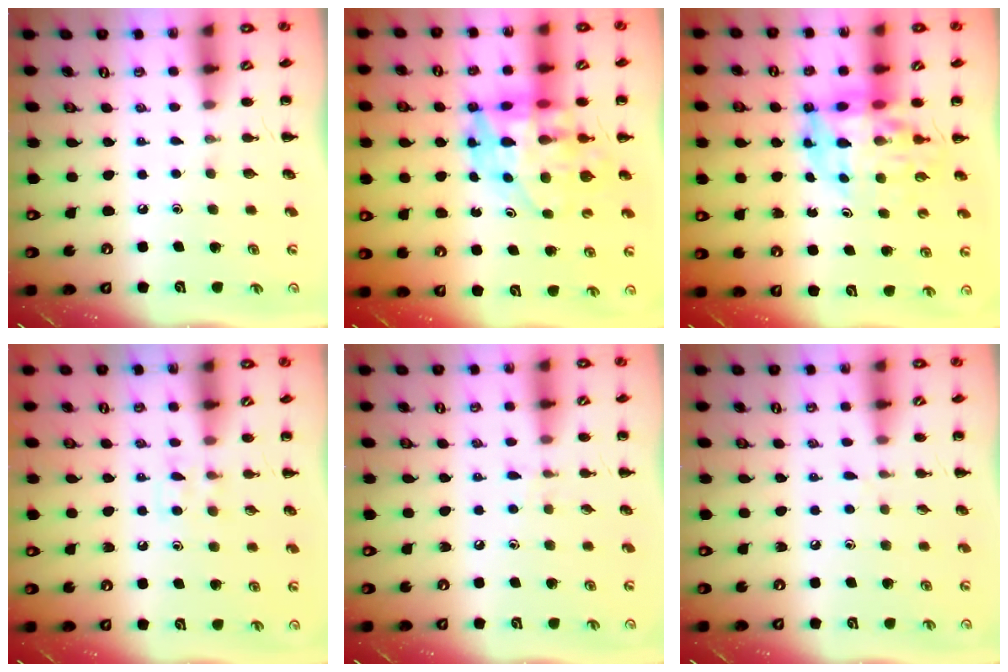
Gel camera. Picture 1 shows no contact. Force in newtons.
{"total": 13.6, "press": 13.0, "slide": 4.0}
{"total": 12.2, "press": 11.6, "slide": 3.7}
{"total": 4.4, "press": 4.1, "slide": 1.7}
{"total": 4.7, "press": 4.4, "slide": 1.7}
{"total": 4.4, "press": 4.0, "slide": 2.0}